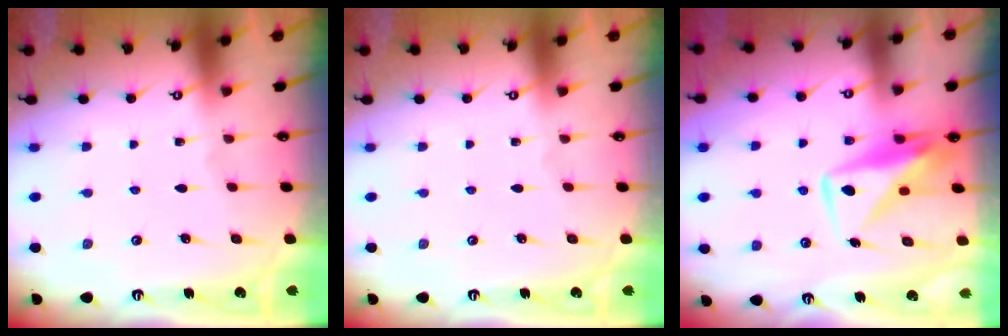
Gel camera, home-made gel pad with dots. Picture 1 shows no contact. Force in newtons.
{"total": 0.0}
{"total": 10.1, "press": 10.0, "slide": 0.7}